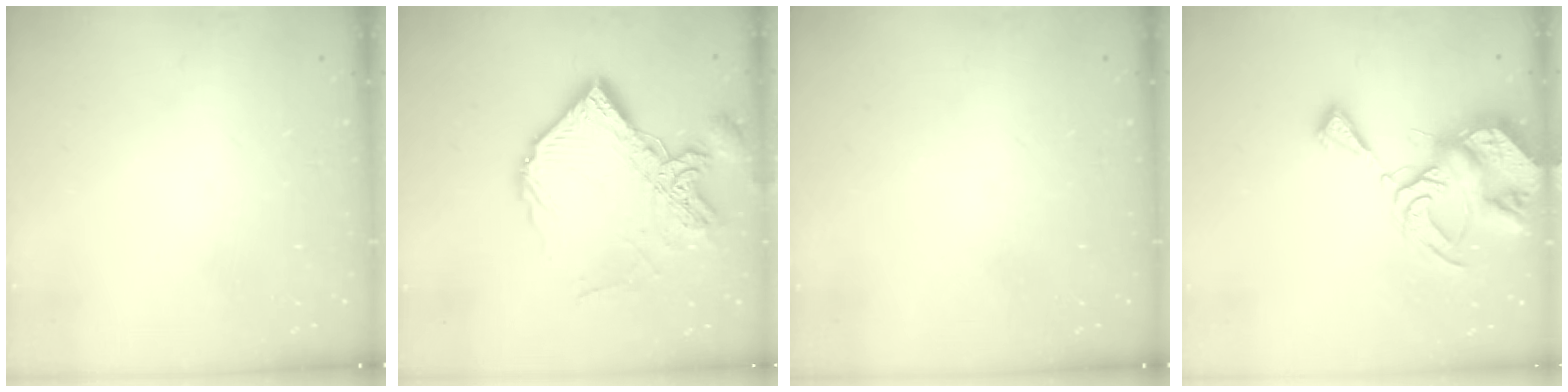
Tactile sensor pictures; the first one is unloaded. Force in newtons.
{"total": 17.5, "press": 17.4, "slide": 1.8}
{"total": 0.0}
{"total": 10.4, "press": 10.3, "slide": 1.3}